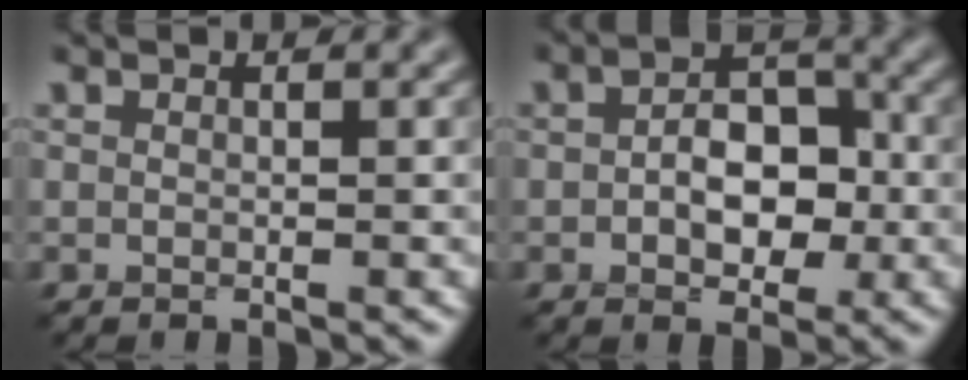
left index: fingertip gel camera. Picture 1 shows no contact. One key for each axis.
{"total": 4.7, "fx": -0.5, "fy": 2.9, "fz": 3.7, "tx": -0.052, "ty": 0.007, "tz": -0.010}